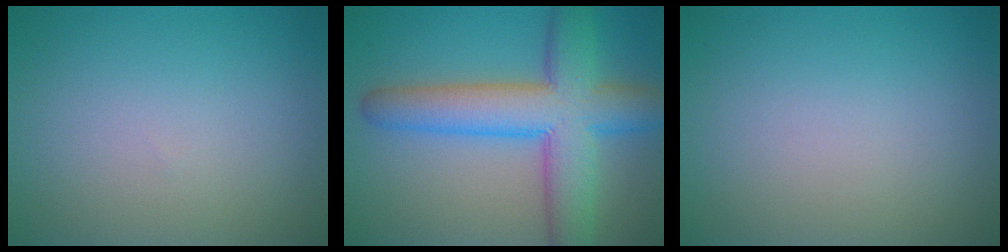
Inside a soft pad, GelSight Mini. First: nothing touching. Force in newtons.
{"total": 9.2, "press": 9.2, "slide": 0.3}
{"total": 0.0}